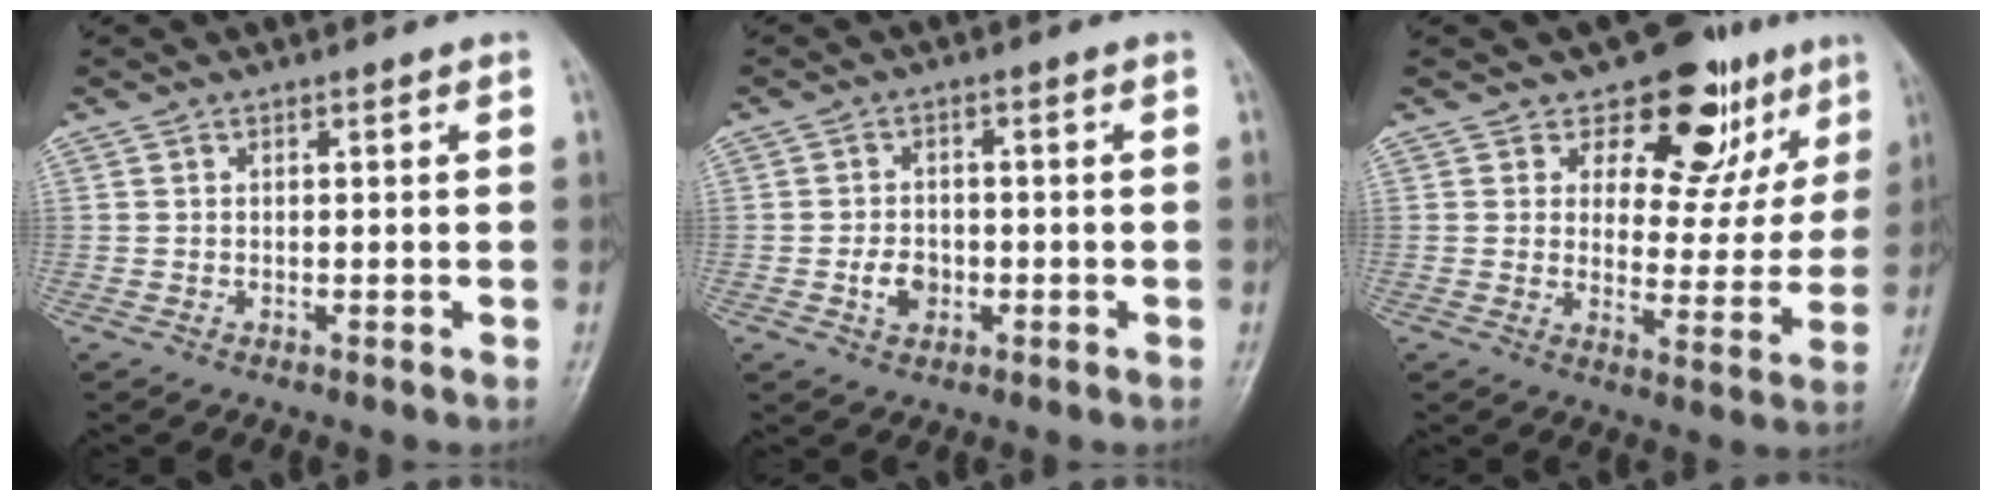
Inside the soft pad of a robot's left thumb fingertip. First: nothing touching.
{"total": 4.3, "force": [-1.2, 3.4, 2.4], "torque": [-0.027, 0.008, -0.020]}
{"total": 13.0, "force": [8.3, 7.7, 6.4], "torque": [-0.026, -0.044, 0.114]}